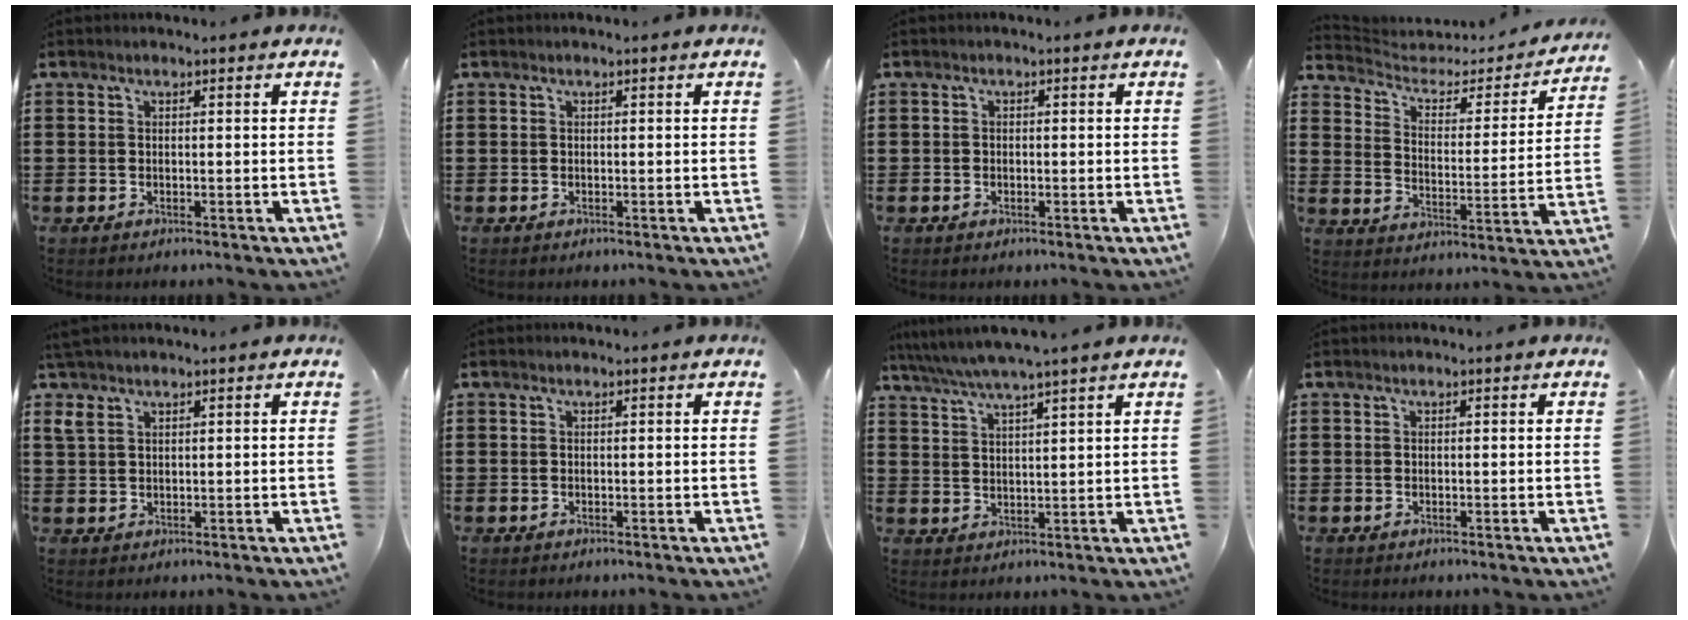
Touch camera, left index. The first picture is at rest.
{"total": 0.0}
{"total": 0.6, "force": [-0.3, 0.5, 0.2], "torque": [-0.006, 0.001, -0.005]}
{"total": 3.2, "force": [2.5, 1.6, 1.2], "torque": [-0.042, -0.019, 0.034]}
{"total": 2.9, "force": [1.9, 1.1, 2.0], "torque": [-0.045, 0.004, 0.035]}
{"total": 0.0}
{"total": 4.6, "force": [3.9, -0.6, 2.4], "torque": [-0.058, -0.019, 0.067]}
{"total": 0.0}